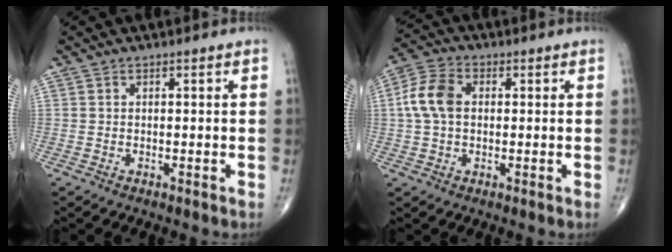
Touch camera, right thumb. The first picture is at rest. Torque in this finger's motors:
{"motor_torque": [-0.09, 0.22, 0.82, 0.12, 0.29]}